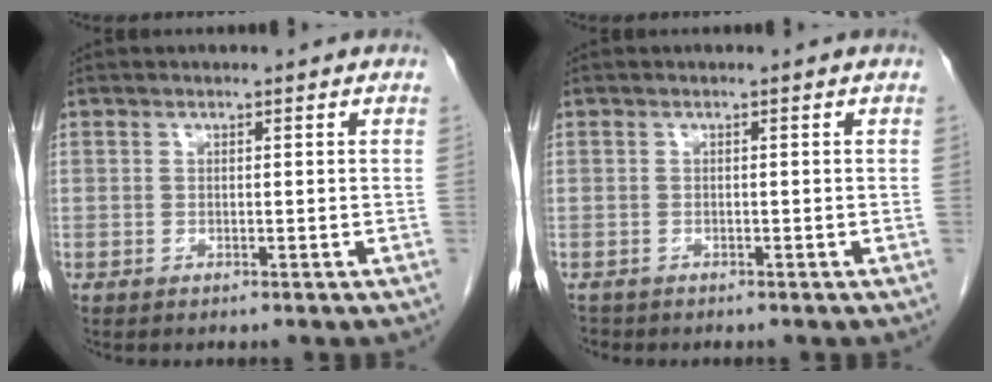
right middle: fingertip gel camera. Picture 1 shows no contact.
{"total": 1.0, "force": [-0.9, 0.5, 0.0], "torque": [-0.009, -0.002, -0.015]}